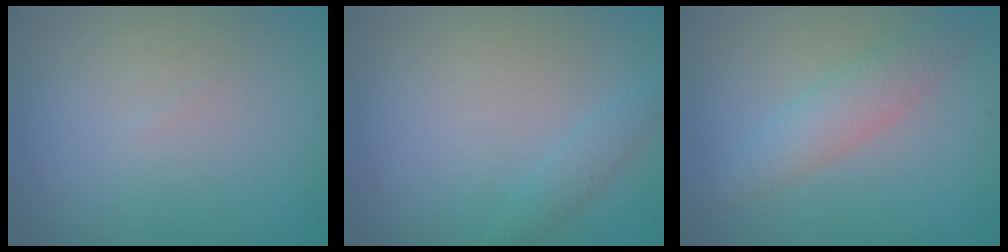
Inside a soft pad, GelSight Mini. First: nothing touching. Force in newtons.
{"total": 1.4, "press": 1.4, "slide": 0.1}
{"total": 2.9, "press": 2.9, "slide": 0.1}